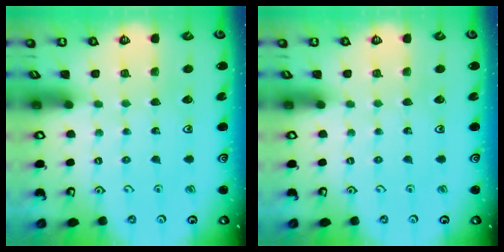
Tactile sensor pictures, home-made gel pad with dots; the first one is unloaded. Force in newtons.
{"total": 0.0}